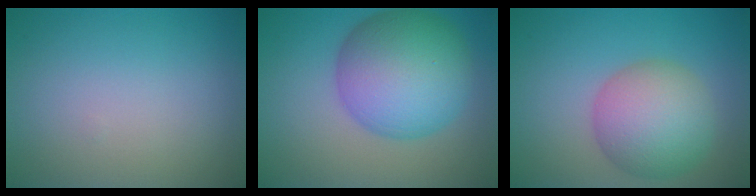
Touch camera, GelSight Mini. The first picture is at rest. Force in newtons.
{"total": 10.3, "press": 10.3, "slide": 0.2}
{"total": 6.8, "press": 6.8, "slide": 0.2}